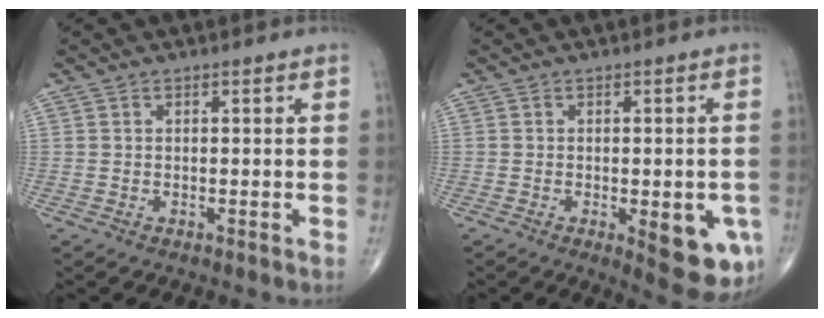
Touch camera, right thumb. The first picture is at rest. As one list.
[{"total": 10.4, "force": [-3.1, 3.8, 9.1], "torque": [-0.090, -0.011, -0.028]}]